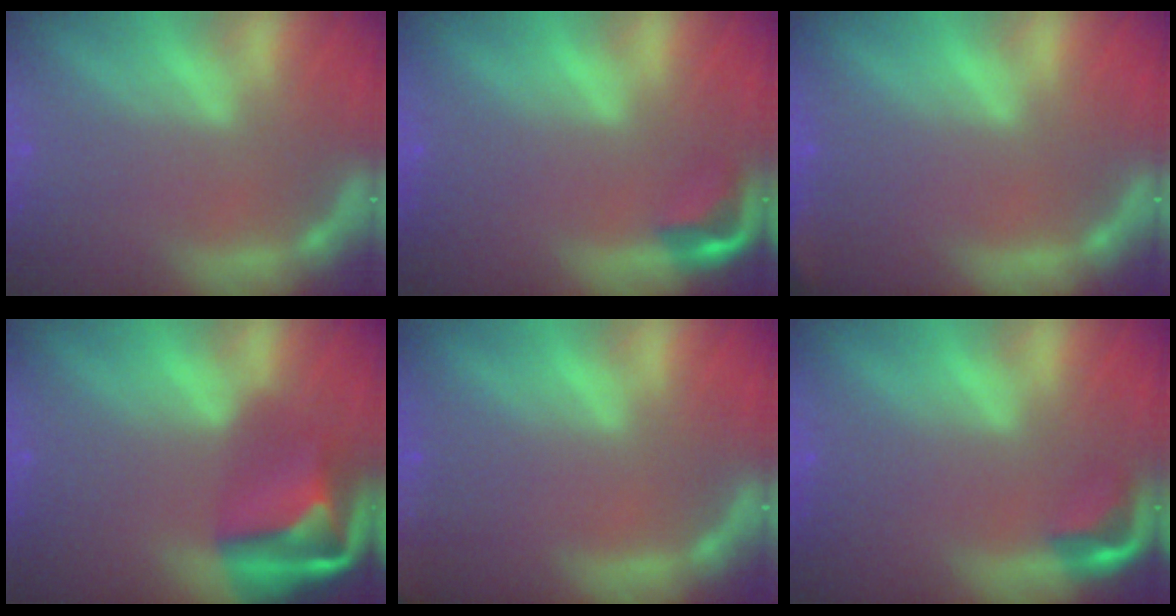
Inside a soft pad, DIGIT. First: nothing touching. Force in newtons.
{"total": 2.9}
{"total": 2.4}
{"total": 9.5}
{"total": 10.0}
{"total": 2.9}